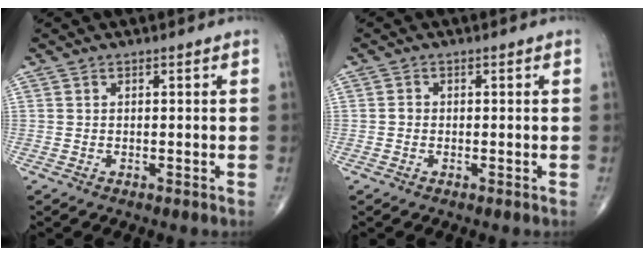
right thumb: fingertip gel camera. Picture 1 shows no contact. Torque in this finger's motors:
{"motor_torque": [0.03, 0.27, 0.10, 0.01, -0.01]}